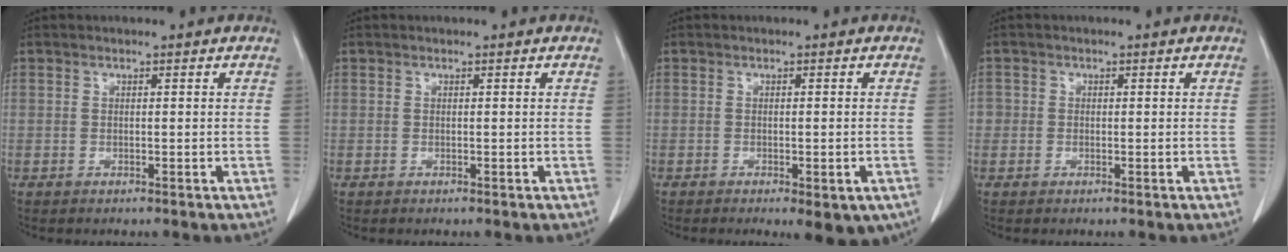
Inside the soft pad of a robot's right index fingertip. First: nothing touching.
{"total": 0.0}
{"total": 5.7, "force": [-3.2, 1.6, 4.5], "torque": [-0.048, -0.011, -0.040]}
{"total": 1.5, "force": [-0.2, 1.5, 0.3], "torque": [0.006, 0.005, -0.005]}